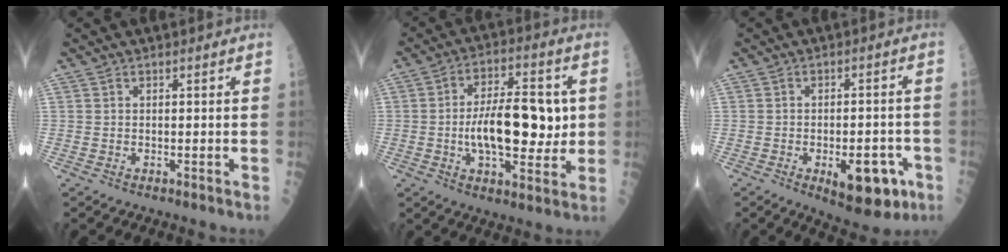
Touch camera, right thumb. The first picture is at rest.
{"total": 16.0, "force": [-0.1, 7.3, 14.2], "torque": [-0.199, 0.008, -0.002]}
{"total": 10.6, "force": [-4.1, 4.8, 8.5], "torque": [-0.086, 0.015, -0.046]}